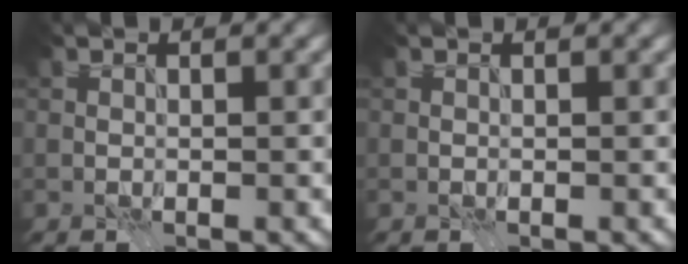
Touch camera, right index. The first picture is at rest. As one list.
[{"total": 0.0}]